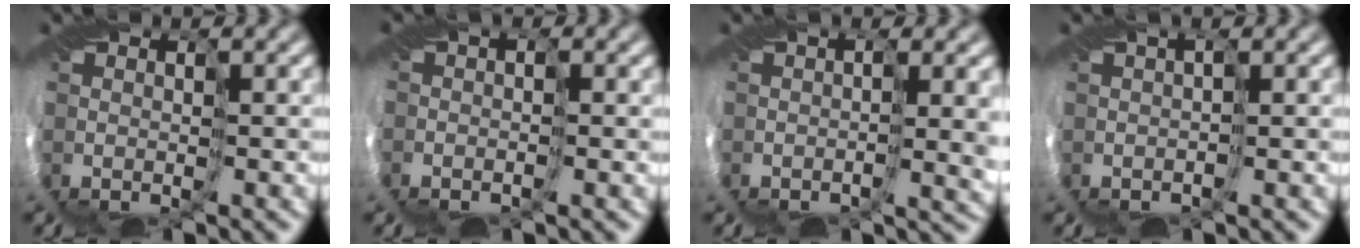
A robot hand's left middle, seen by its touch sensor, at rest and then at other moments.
{"total": 1.7, "force": [-0.7, 1.0, 1.1], "torque": [-0.023, 0.003, -0.006]}
{"total": 5.2, "force": [1.2, 2.1, 4.6], "torque": [-0.069, 0.007, 0.026]}
{"total": 0.6, "force": [0.2, -0.4, 0.4], "torque": [-0.007, 0.008, 0.002]}